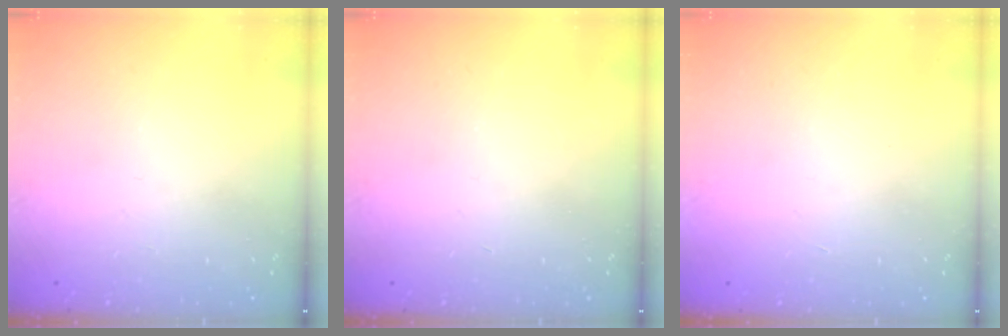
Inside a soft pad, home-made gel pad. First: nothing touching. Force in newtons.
{"total": 0.0}
{"total": 1.5, "press": 1.5, "slide": 0.1}